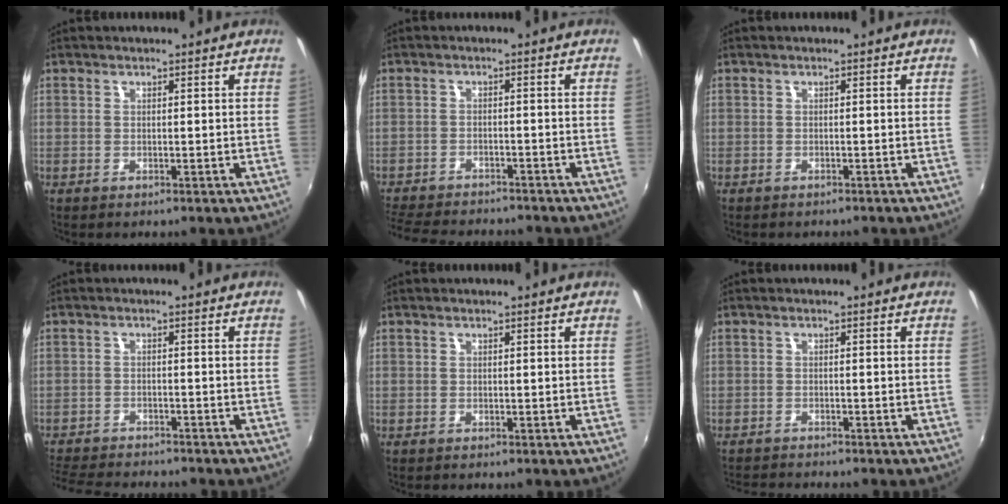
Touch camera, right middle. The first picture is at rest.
{"total": 11.8, "force": [-10.6, 3.1, 4.2], "torque": [-0.110, -0.014, -0.168]}
{"total": 1.2, "force": [-1.1, 0.4, 0.3], "torque": [-0.010, -0.004, -0.014]}
{"total": 10.7, "force": [-9.7, 2.3, 3.6], "torque": [-0.099, -0.014, -0.157]}
{"total": 0.0}
{"total": 5.0, "force": [-4.8, 0.4, 1.3], "torque": [-0.038, -0.014, -0.082]}